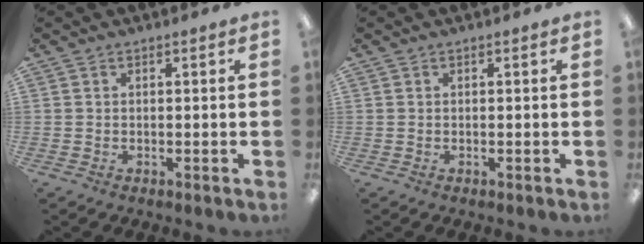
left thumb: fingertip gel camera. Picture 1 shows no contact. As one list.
[{"total": 0.0}]